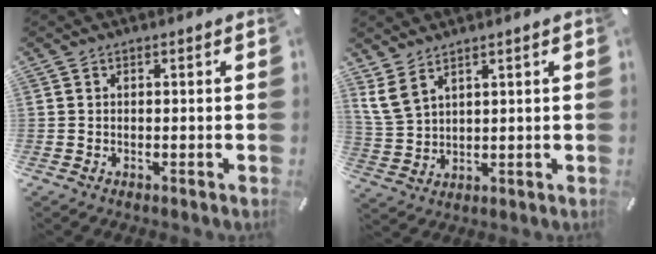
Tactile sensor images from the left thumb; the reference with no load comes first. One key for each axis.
{"total": 5.9, "fx": 4.1, "fy": 2.9, "fz": 3.1, "tx": -0.084, "ty": -0.014, "tz": 0.075}